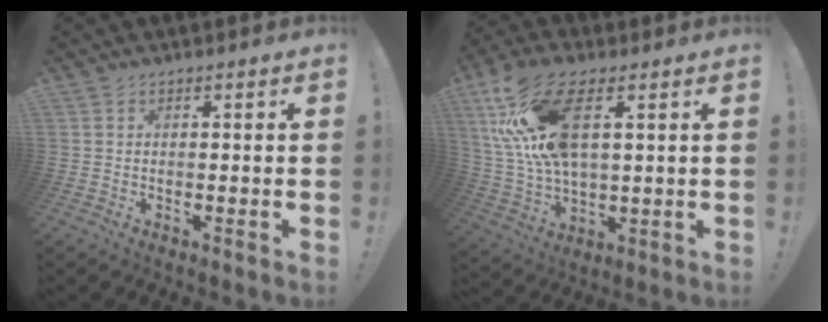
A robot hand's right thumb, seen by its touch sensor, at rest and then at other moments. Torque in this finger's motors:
{"motor_torque": [1.59, 1.73, 1.47, 1.30, 0.23]}